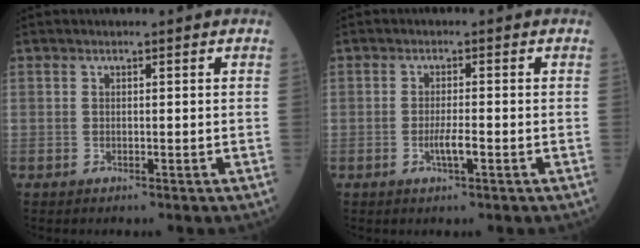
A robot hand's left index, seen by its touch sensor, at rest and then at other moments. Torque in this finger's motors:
{"motor_torque": [0.80, 0.09, 0.30, 0.08]}